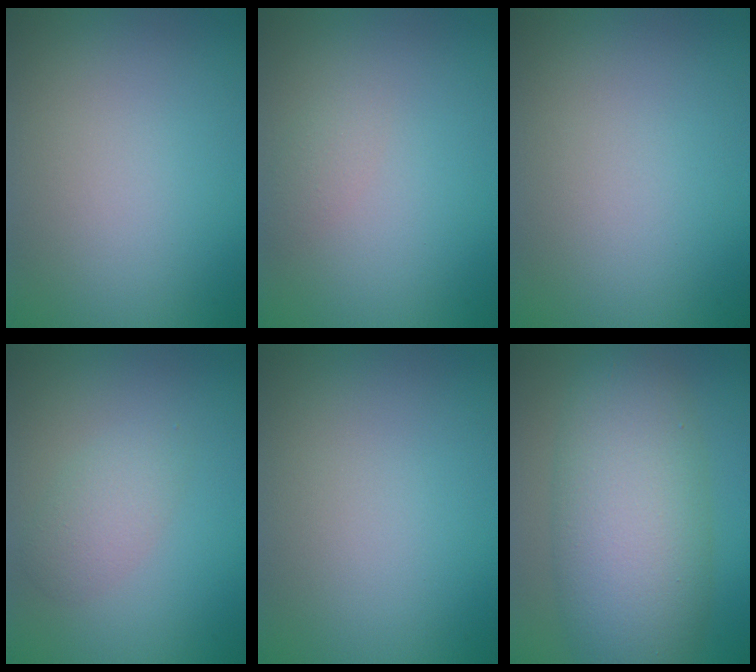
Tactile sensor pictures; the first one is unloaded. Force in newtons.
{"total": 1.1, "press": 1.1, "slide": 0.0}
{"total": 0.0}
{"total": 2.2, "press": 2.2, "slide": 0.0}
{"total": 0.0}
{"total": 10.0, "press": 10.0, "slide": 0.2}